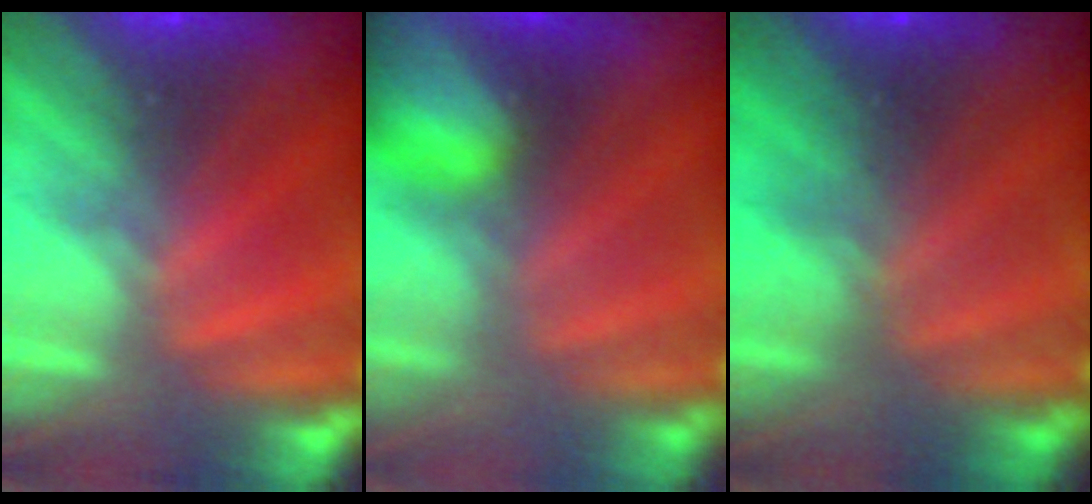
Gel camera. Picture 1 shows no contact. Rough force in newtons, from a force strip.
{"total": 11.8}
{"total": 2.9}